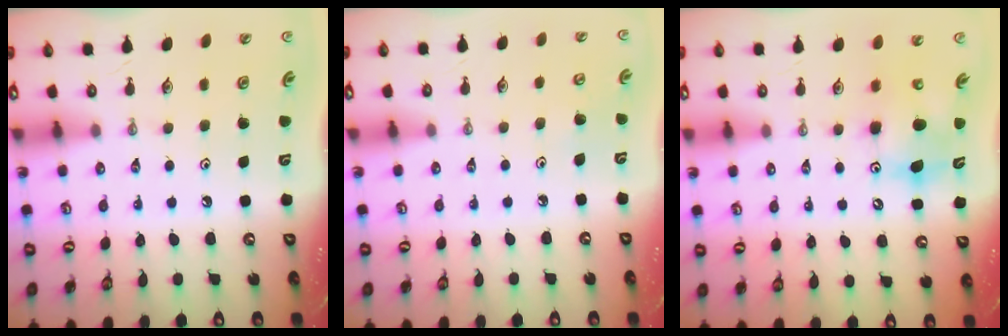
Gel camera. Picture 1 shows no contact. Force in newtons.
{"total": 3.7, "press": 3.7, "slide": 0.3}
{"total": 8.9, "press": 8.7, "slide": 1.8}